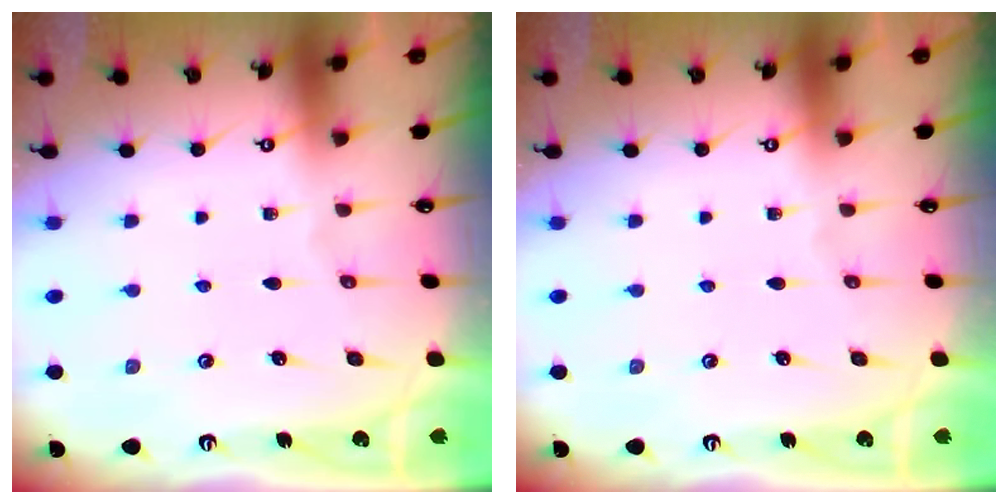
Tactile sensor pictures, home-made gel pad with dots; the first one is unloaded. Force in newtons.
{"total": 0.0}